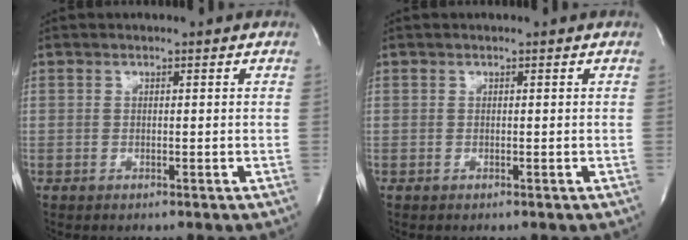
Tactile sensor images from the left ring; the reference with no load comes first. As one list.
[{"total": 0.0}]